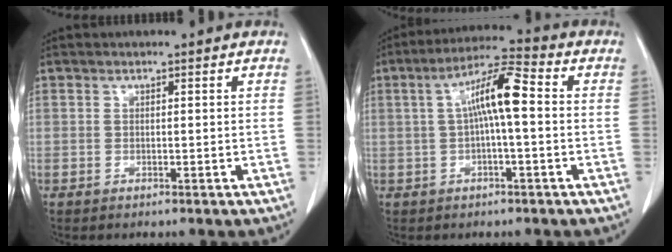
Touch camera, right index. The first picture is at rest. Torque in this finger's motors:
{"motor_torque": [1.23, 0.19, 0.41, 0.13]}